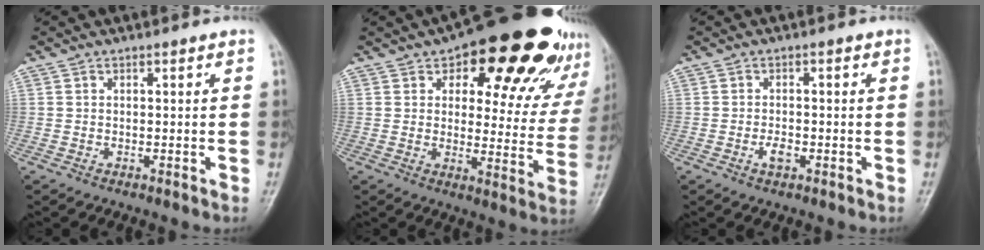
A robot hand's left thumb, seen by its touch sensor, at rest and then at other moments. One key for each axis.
{"total": 23.6, "fx": 14.8, "fy": 10.4, "fz": 15.0, "tx": -0.148, "ty": -0.047, "tz": 0.186}
{"total": 2.3, "fx": -1.0, "fy": 1.3, "fz": 1.7, "tx": -0.029, "ty": 0.004, "tz": -0.018}